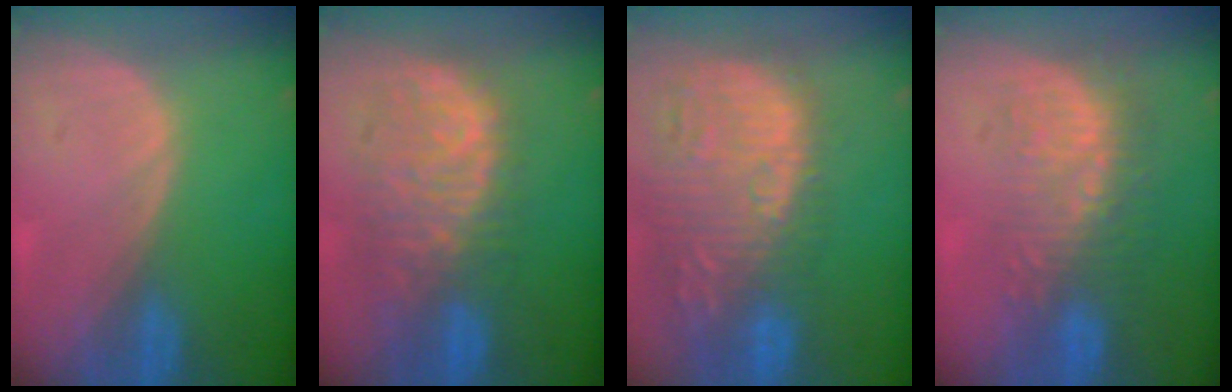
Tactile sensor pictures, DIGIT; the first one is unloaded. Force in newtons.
{"total": 11.0, "press": 9.5, "slide": 5.5}
{"total": 15.5, "press": 13.1, "slide": 8.3}
{"total": 9.1, "press": 8.7, "slide": 2.6}